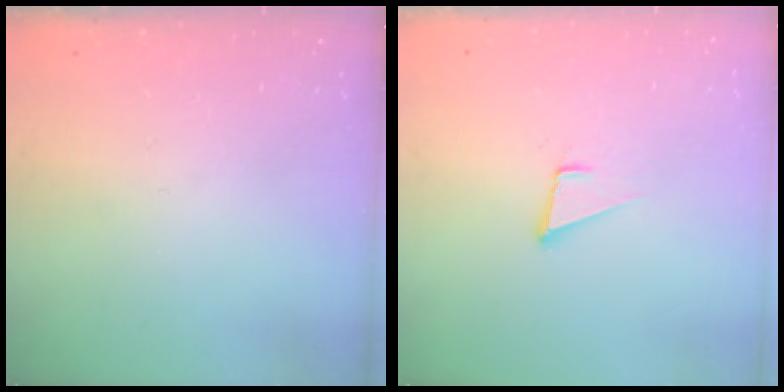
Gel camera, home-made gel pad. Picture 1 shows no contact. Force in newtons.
{"total": 3.4, "press": 2.5, "slide": 2.2}